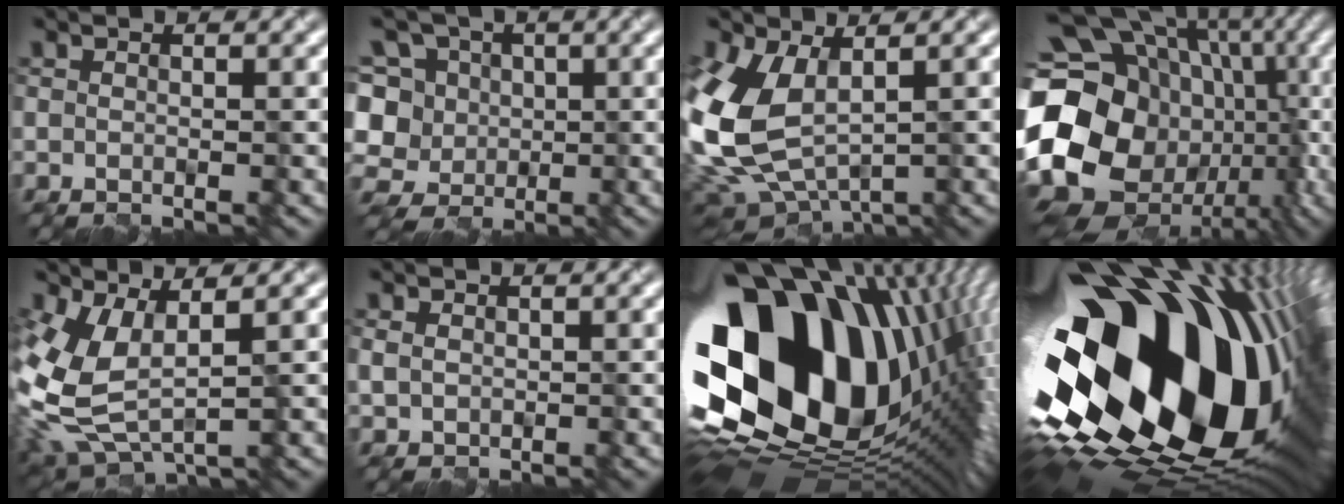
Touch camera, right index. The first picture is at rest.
{"total": 10.5, "force": [1.7, 9.3, 4.7], "torque": [-0.125, 0.031, 0.008]}
{"total": 9.0, "force": [0.3, 5.7, 7.1], "torque": [-0.184, -0.024, 0.013]}
{"total": 20.0, "force": [-1.4, 16.4, 11.5], "torque": [-0.213, -0.016, -0.026]}
{"total": 7.4, "force": [0.3, 4.2, 6.0], "torque": [-0.155, -0.021, 0.012]}
{"total": 1.6, "force": [0.3, 1.4, 0.7], "torque": [-0.018, -0.001, 0.008]}
{"total": 20.7, "force": [2.5, 13.6, 15.4], "torque": [-0.292, -0.073, 0.079]}
{"total": 21.8, "force": [2.2, 12.9, 17.4], "torque": [-0.288, -0.083, 0.058]}